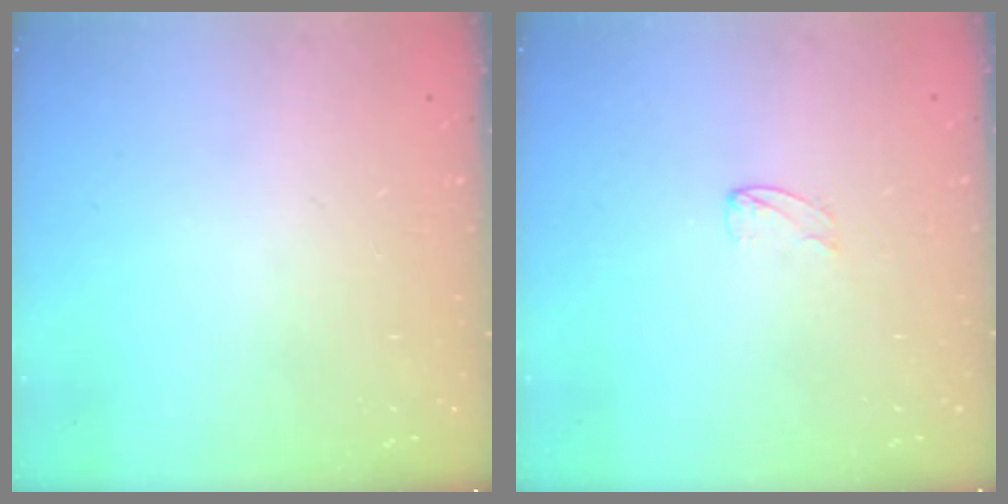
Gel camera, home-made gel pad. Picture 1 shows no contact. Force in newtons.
{"total": 2.0, "press": 2.0, "slide": 0.2}